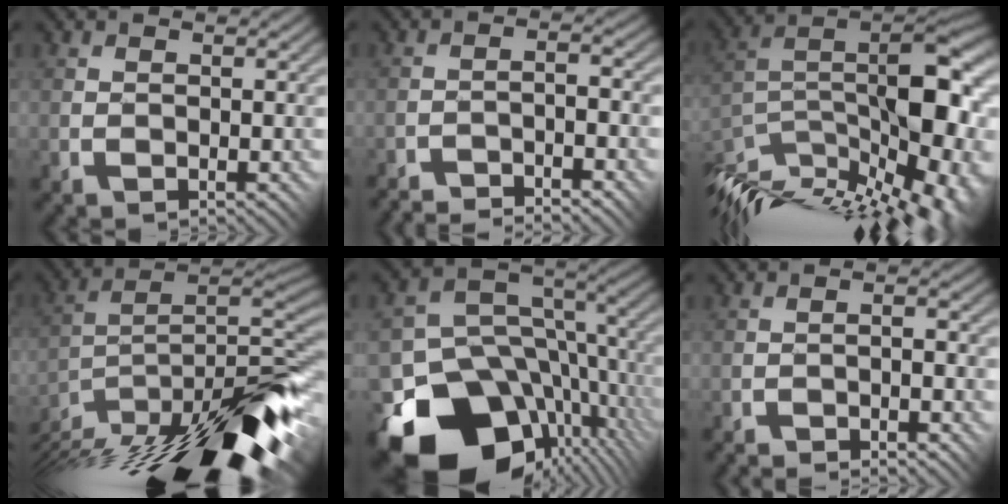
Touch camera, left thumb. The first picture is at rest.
{"total": 5.1, "force": [-4.8, 0.0, 1.6], "torque": [-0.024, 0.010, -0.088]}
{"total": 15.3, "force": [-7.8, 6.4, 11.5], "torque": [-0.194, -0.002, -0.128]}
{"total": 16.7, "force": [-11.6, 4.4, 11.2], "torque": [-0.192, -0.001, -0.193]}
{"total": 16.2, "force": [-7.1, 11.3, 9.2], "torque": [-0.192, -0.042, -0.095]}
{"total": 3.6, "force": [-3.5, 0.2, 1.1], "torque": [-0.015, 0.010, -0.061]}